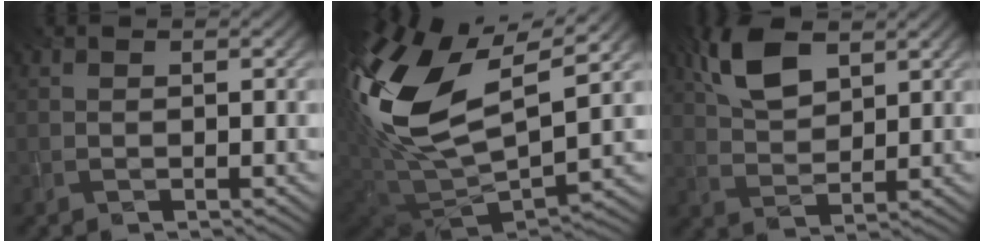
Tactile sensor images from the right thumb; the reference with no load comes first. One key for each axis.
{"total": 18.2, "fx": 5.6, "fy": 9.5, "fz": 14.4, "tx": -0.349, "ty": 0.006, "tz": 0.102}
{"total": 7.4, "fx": 4.0, "fy": 3.6, "fz": 5.2, "tx": -0.122, "ty": 0.007, "tz": 0.080}